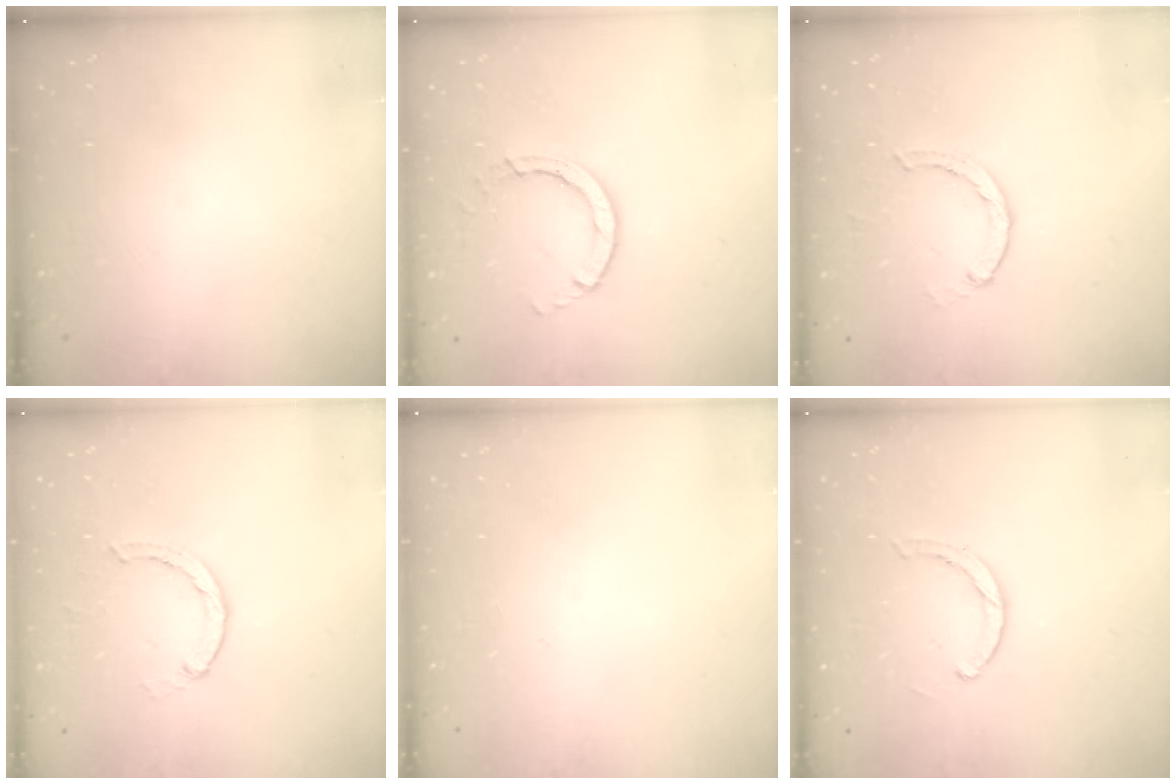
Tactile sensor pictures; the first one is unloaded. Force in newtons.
{"total": 4.7, "press": 4.7, "slide": 0.3}
{"total": 1.8, "press": 1.8, "slide": 0.2}
{"total": 1.8, "press": 1.8, "slide": 0.2}
{"total": 0.0}
{"total": 2.8, "press": 2.8, "slide": 0.2}